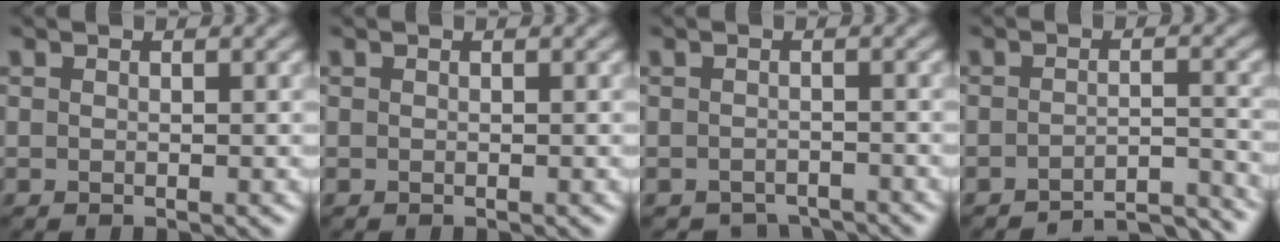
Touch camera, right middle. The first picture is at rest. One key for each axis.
{"total": 0.0}
{"total": 2.3, "fx": -2.2, "fy": 0.7, "fz": 0.2, "tx": 0.006, "ty": -0.004, "tz": -0.035}
{"total": 5.6, "fx": -5.2, "fy": 0.9, "fz": 1.9, "tx": -0.018, "ty": 0.004, "tz": -0.070}